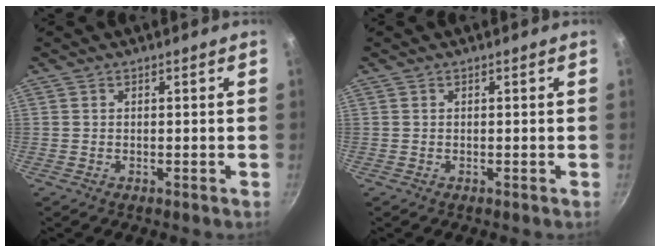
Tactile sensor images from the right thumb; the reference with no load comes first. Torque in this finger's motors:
{"motor_torque": [0.00, 0.28, 0.03, 0.21, -0.03]}